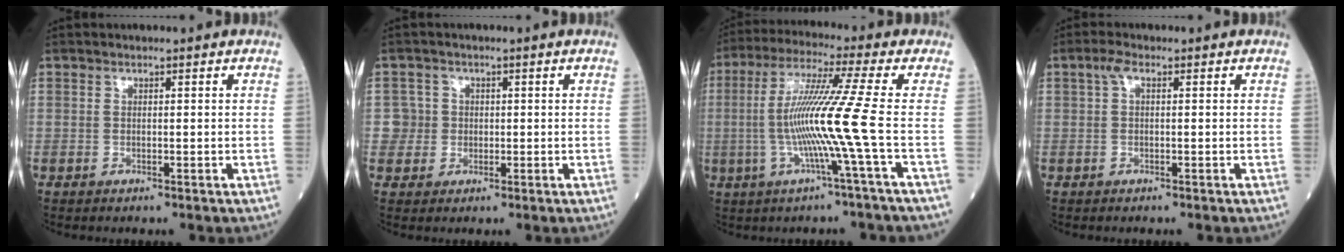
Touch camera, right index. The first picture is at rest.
{"total": 2.8, "force": [0.1, 2.8, -0.4], "torque": [0.020, 0.008, 0.001]}
{"total": 11.1, "force": [-1.7, -2.7, 10.6], "torque": [-0.212, 0.000, -0.033]}
{"total": 1.7, "force": [0.6, 0.5, 1.5], "torque": [-0.032, 0.014, 0.013]}